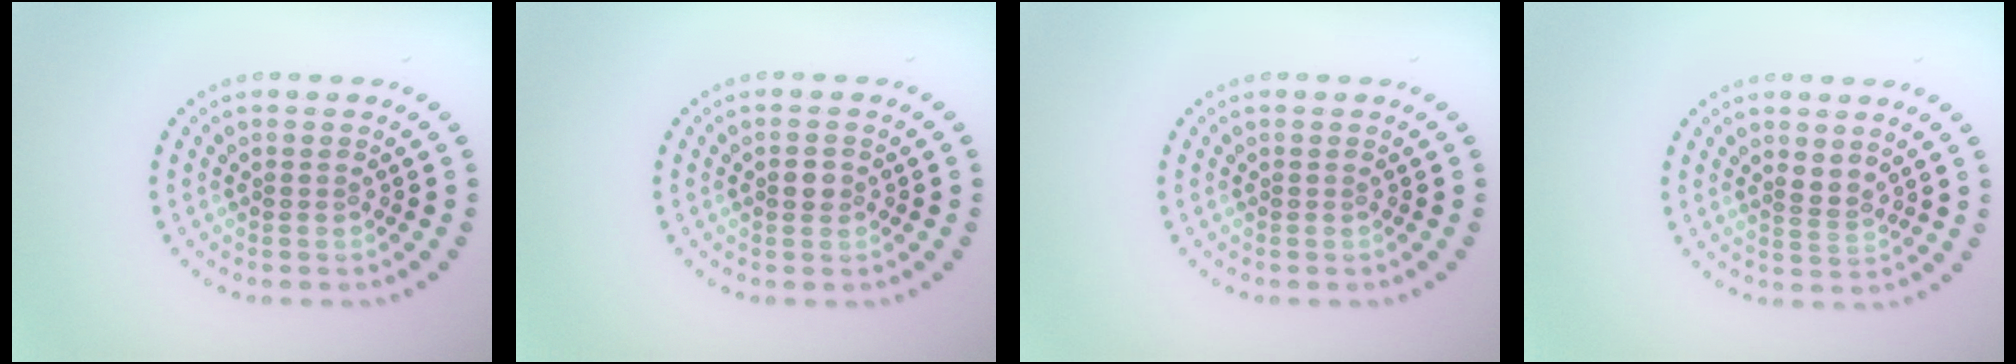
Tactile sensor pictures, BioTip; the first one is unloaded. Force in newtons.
{"total": 1.1, "press": 1.1, "slide": 0.2}
{"total": 0.0}
{"total": 1.6, "press": 1.2, "slide": 1.1}